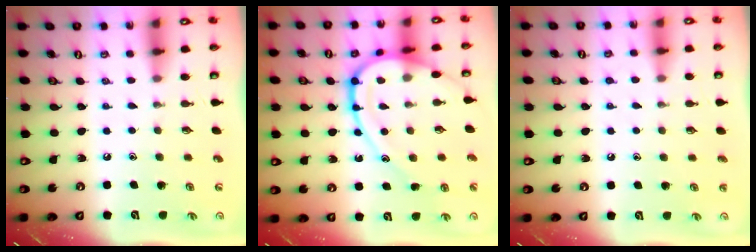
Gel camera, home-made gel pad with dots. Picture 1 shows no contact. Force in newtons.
{"total": 15.9, "press": 15.9, "slide": 0.9}
{"total": 5.0, "press": 5.0, "slide": 0.5}